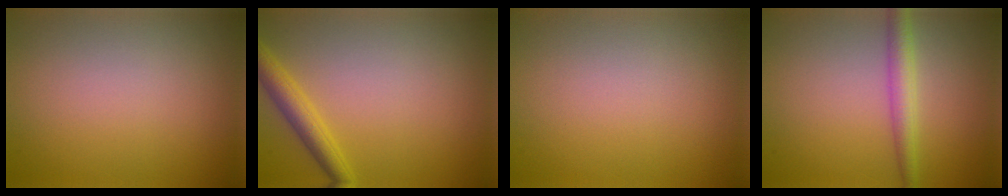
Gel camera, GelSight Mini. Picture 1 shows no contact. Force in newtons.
{"total": 2.8, "press": 2.8, "slide": 0.1}
{"total": 0.0}
{"total": 2.7, "press": 2.7, "slide": 0.1}